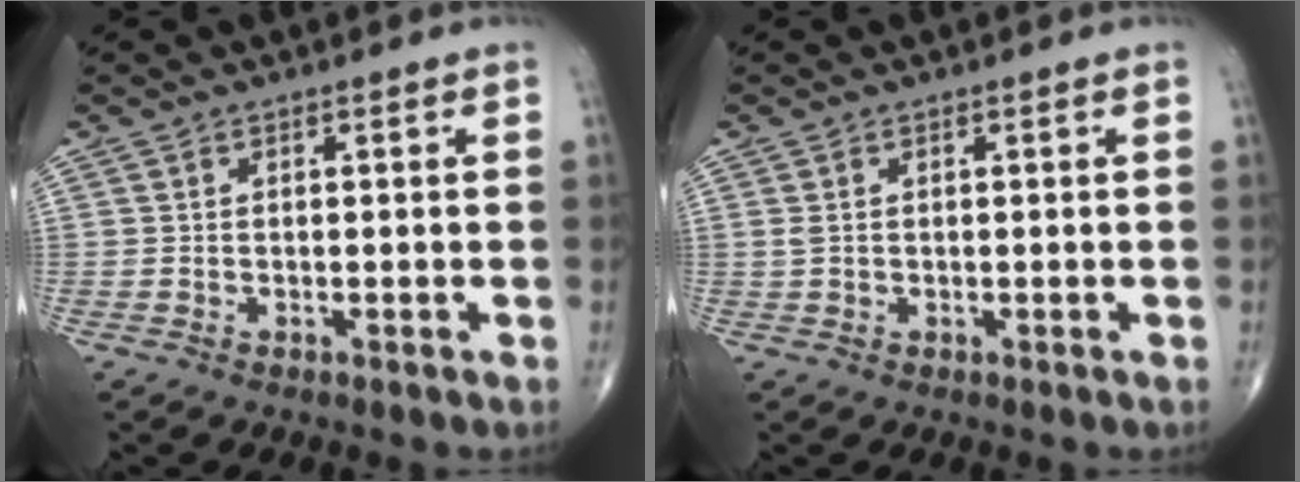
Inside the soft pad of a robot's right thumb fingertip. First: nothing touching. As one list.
[{"total": 1.0, "force": [0.2, 0.7, 0.7], "torque": [-0.019, 0.004, 0.010]}]